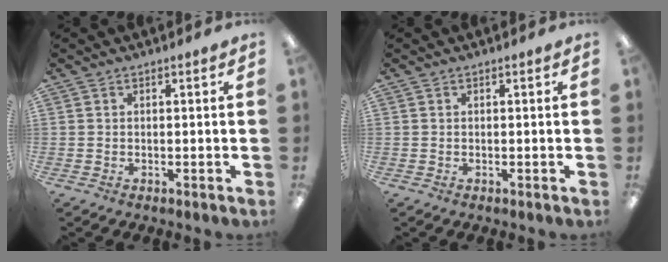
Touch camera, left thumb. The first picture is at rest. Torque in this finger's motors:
{"motor_torque": [-0.18, -0.01, 0.04, 0.03, 0.00]}